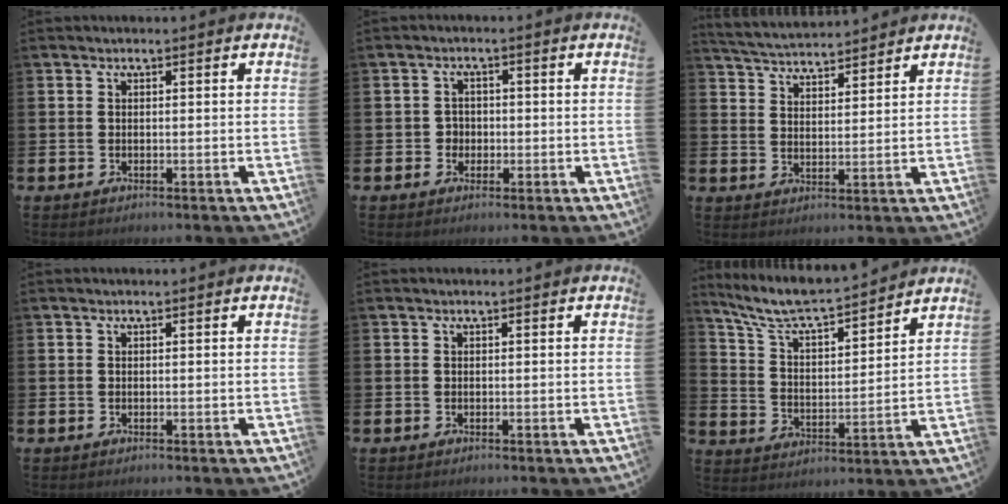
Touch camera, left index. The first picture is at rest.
{"total": 1.9, "force": [-0.3, 1.9, 0.3], "torque": [-0.005, 0.005, -0.013]}
{"total": 4.5, "force": [4.5, 0.5, 0.3], "torque": [-0.028, -0.033, 0.077]}
{"total": 0.0}
{"total": 0.0}
{"total": 7.7, "force": [7.4, 0.6, 2.3], "torque": [-0.081, -0.052, 0.127]}